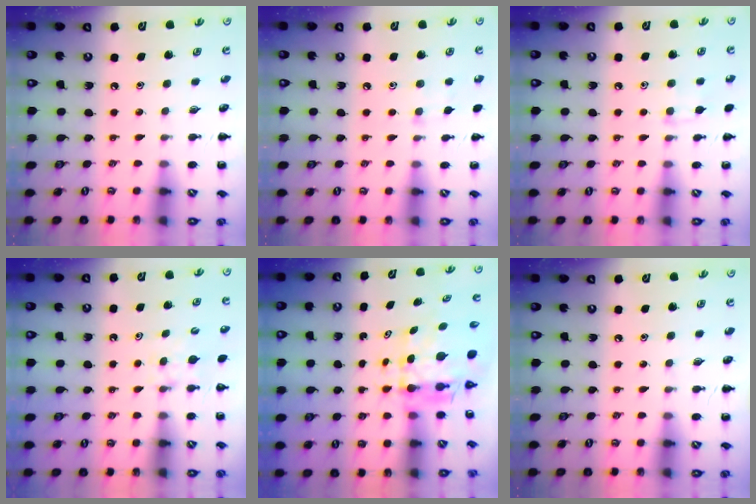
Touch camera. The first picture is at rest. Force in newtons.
{"total": 4.9, "press": 4.6, "slide": 1.5}
{"total": 7.2, "press": 6.8, "slide": 2.5}
{"total": 3.7, "press": 3.4, "slide": 1.4}
{"total": 5.8, "press": 5.6, "slide": 1.6}
{"total": 0.0}